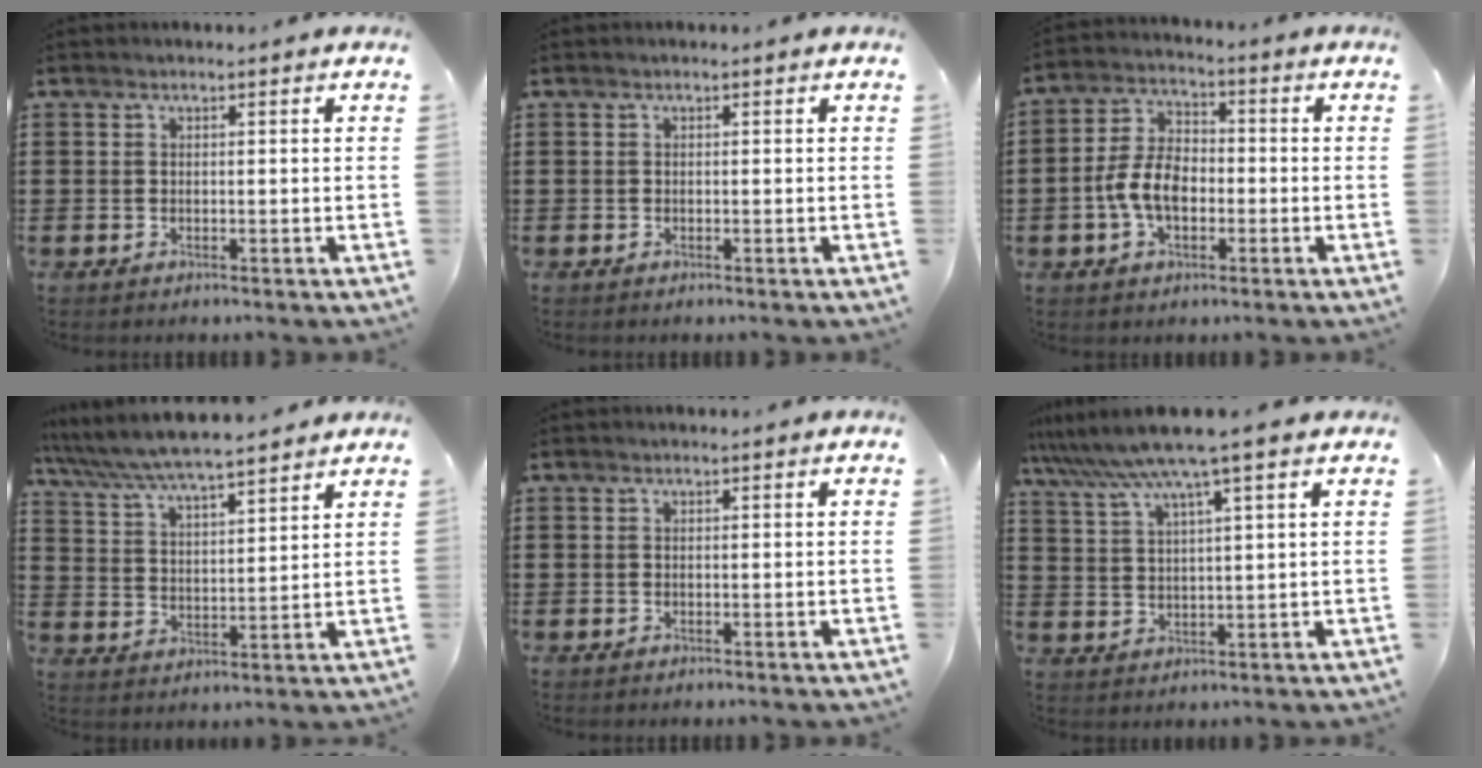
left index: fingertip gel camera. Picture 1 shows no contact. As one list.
[{"total": 0.0}, {"total": 7.5, "force": [-1.8, 4.5, 5.7], "torque": [-0.134, 0.004, -0.041]}, {"total": 6.0, "force": [5.7, 0.1, 1.8], "torque": [-0.059, -0.033, 0.097]}, {"total": 0.0}, {"total": 7.3, "force": [5.6, -0.4, 4.7], "torque": [-0.109, -0.025, 0.096]}]